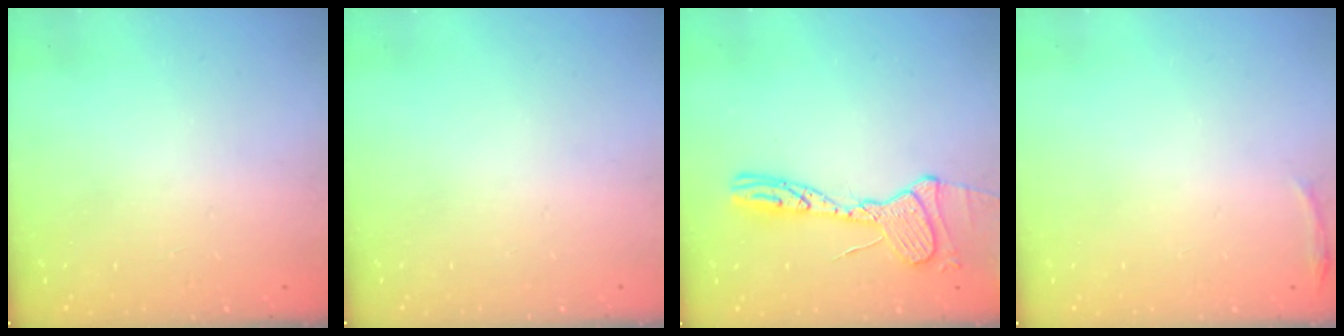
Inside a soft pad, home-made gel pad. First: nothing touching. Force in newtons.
{"total": 0.0}
{"total": 15.7, "press": 15.6, "slide": 1.4}
{"total": 3.0, "press": 1.9, "slide": 2.3}